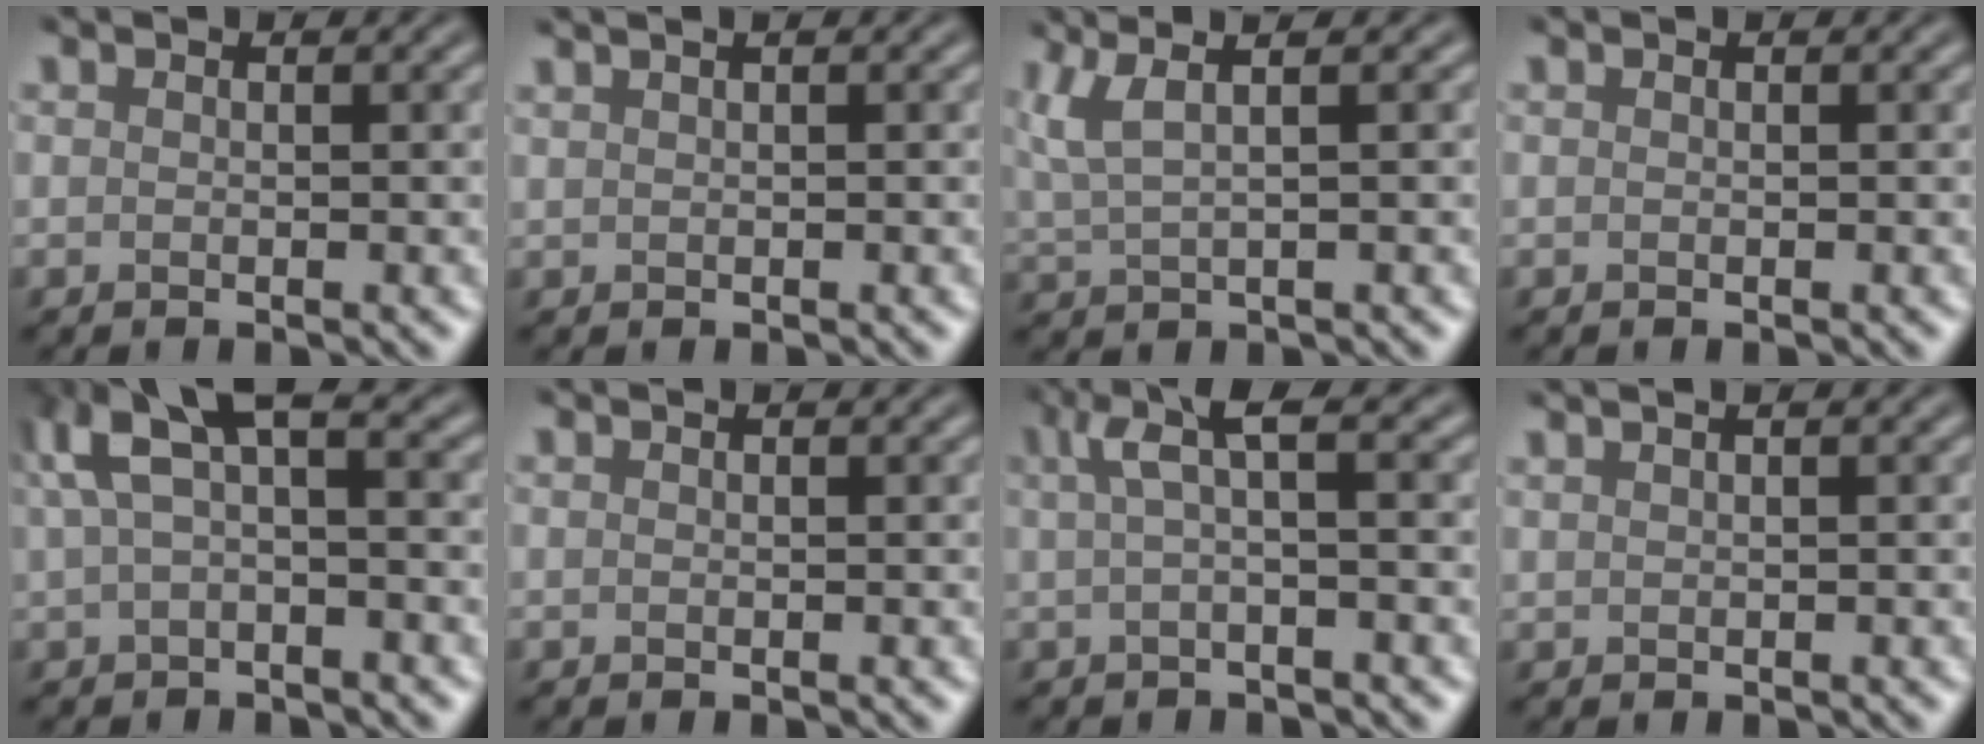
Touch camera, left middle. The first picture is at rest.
{"total": 2.7, "force": [1.6, 1.5, 1.6], "torque": [-0.011, 0.035, 0.005]}
{"total": 3.5, "force": [2.2, 0.7, 2.6], "torque": [-0.066, 0.022, 0.056]}
{"total": 0.0}
{"total": 4.7, "force": [2.2, 1.5, 3.9], "torque": [-0.086, 0.029, 0.047]}
{"total": 0.0}
{"total": 2.4, "force": [0.6, 0.0, 2.3], "torque": [-0.049, 0.017, 0.023]}
{"total": 3.0, "force": [1.8, 1.6, 1.8], "torque": [-0.011, 0.038, 0.007]}